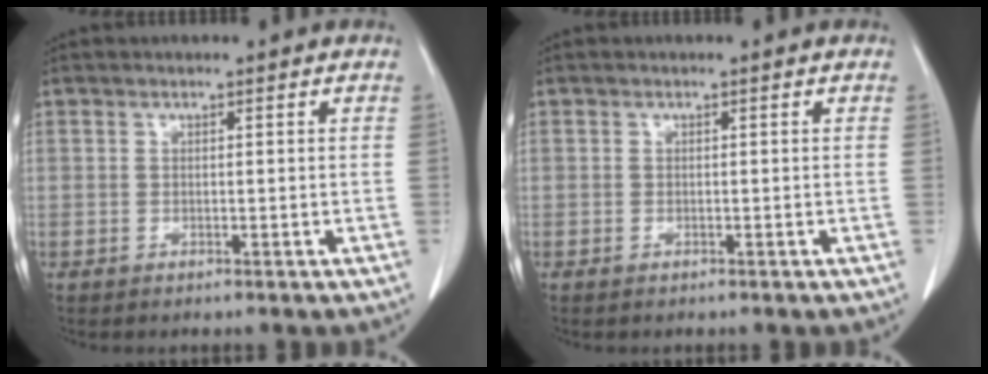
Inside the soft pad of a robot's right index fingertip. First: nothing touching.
{"total": 0.5, "force": [-0.2, 0.4, 0.4], "torque": [-0.010, 0.001, -0.002]}